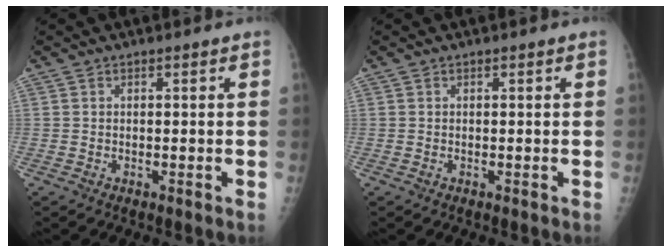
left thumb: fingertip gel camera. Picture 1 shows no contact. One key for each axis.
{"total": 0.5, "fx": 0.0, "fy": 0.2, "fz": 0.5, "tx": -0.009, "ty": -0.001, "tz": -0.001}